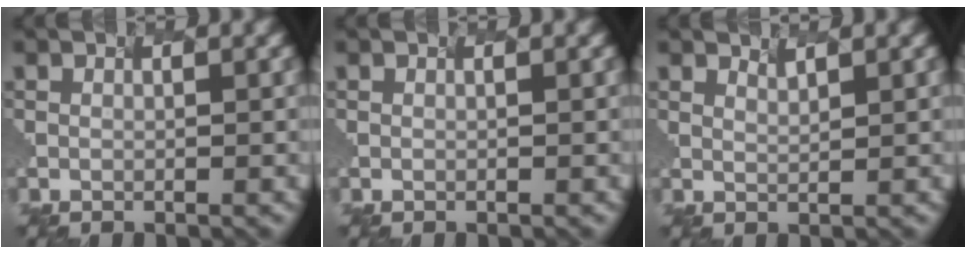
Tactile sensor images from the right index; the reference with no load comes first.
{"total": 0.0}
{"total": 0.9, "force": [0.0, -0.8, -0.5], "torque": [-0.009, -0.010, 0.034]}